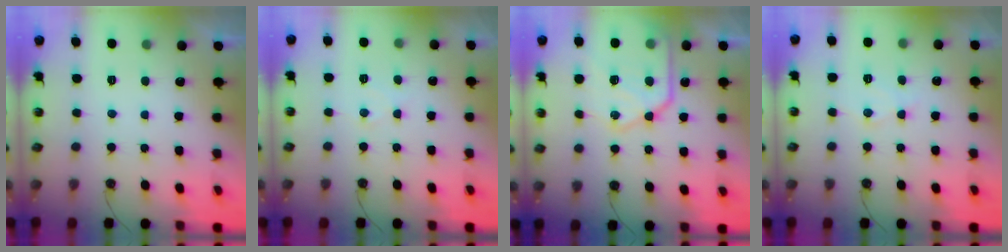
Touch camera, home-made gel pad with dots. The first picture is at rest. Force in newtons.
{"total": 5.5, "press": 5.4, "slide": 0.8}
{"total": 19.1, "press": 19.1, "slide": 1.6}
{"total": 8.4, "press": 8.3, "slide": 0.7}